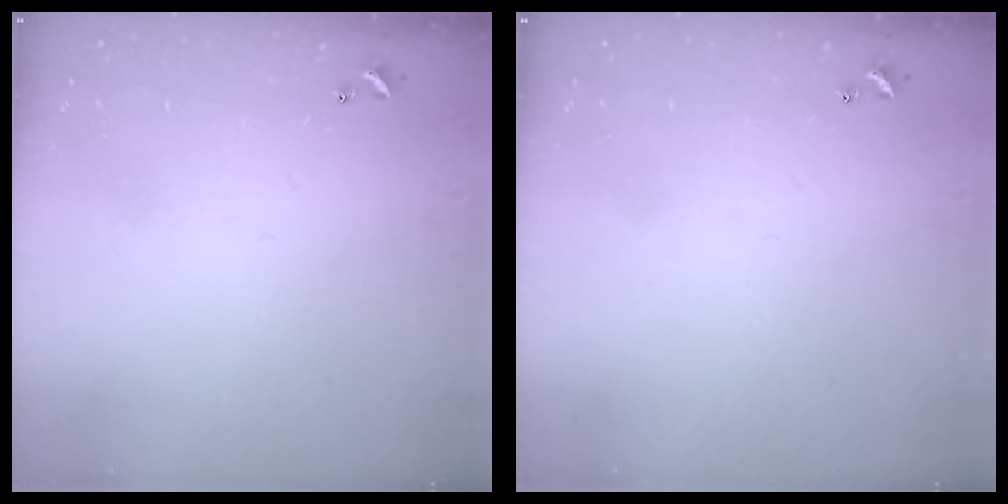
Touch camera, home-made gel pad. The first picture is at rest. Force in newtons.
{"total": 0.0}